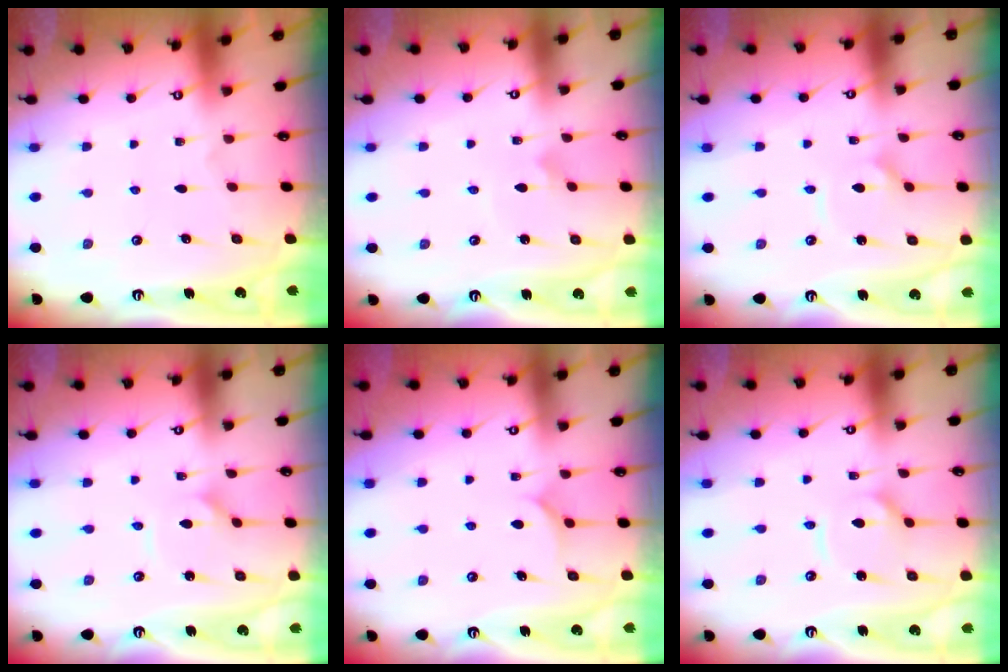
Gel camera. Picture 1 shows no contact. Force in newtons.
{"total": 2.4, "press": 2.4, "slide": 0.1}
{"total": 2.1, "press": 2.1, "slide": 0.6}
{"total": 2.3, "press": 2.3, "slide": 0.1}
{"total": 5.1, "press": 5.1, "slide": 0.5}
{"total": 5.1, "press": 5.0, "slide": 0.9}